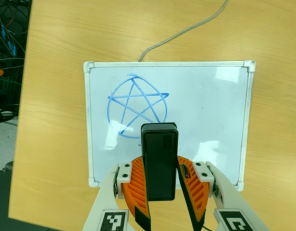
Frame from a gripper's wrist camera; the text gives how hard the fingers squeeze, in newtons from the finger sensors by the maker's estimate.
{"total": 5.9, "left": 5.5, "right": 6.2}